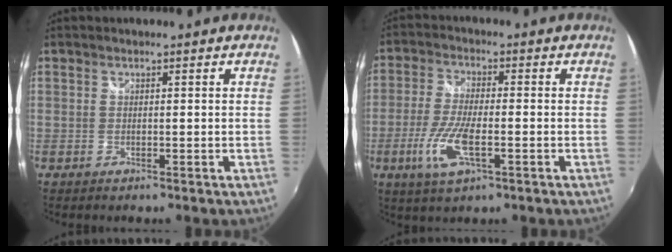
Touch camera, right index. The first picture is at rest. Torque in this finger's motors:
{"motor_torque": [1.39, -0.27, 0.66, 0.08]}